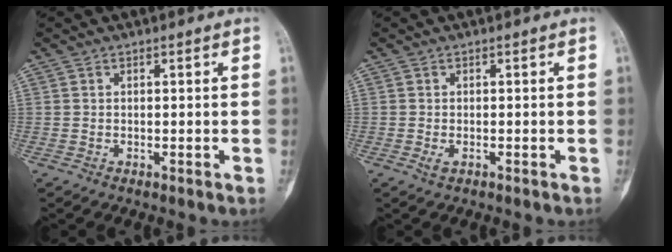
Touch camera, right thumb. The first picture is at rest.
{"total": 1.3, "force": [-0.6, 0.6, 1.0], "torque": [-0.022, 0.003, -0.008]}